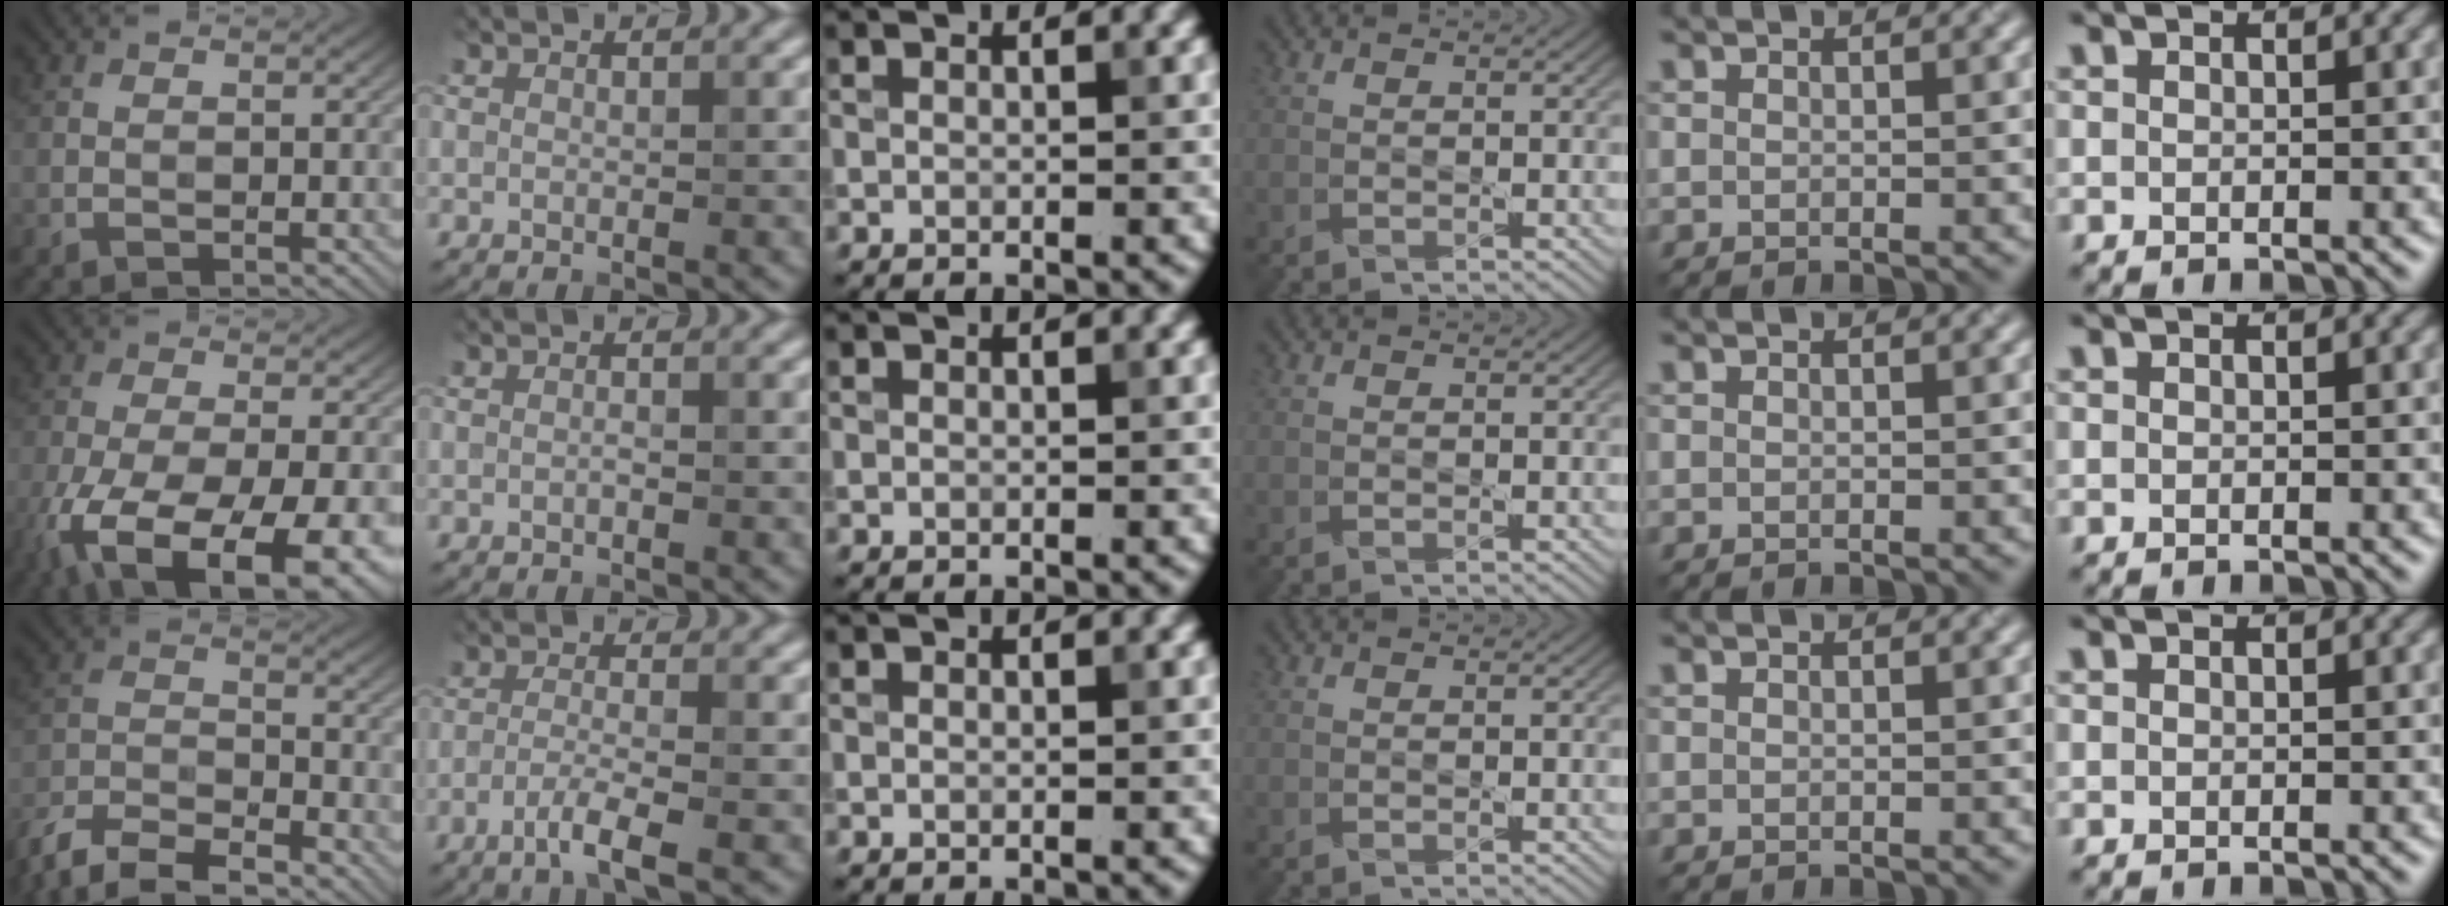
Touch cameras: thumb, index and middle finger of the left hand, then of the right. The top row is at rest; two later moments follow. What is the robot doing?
{"motion": "pour", "object": "bucket"}